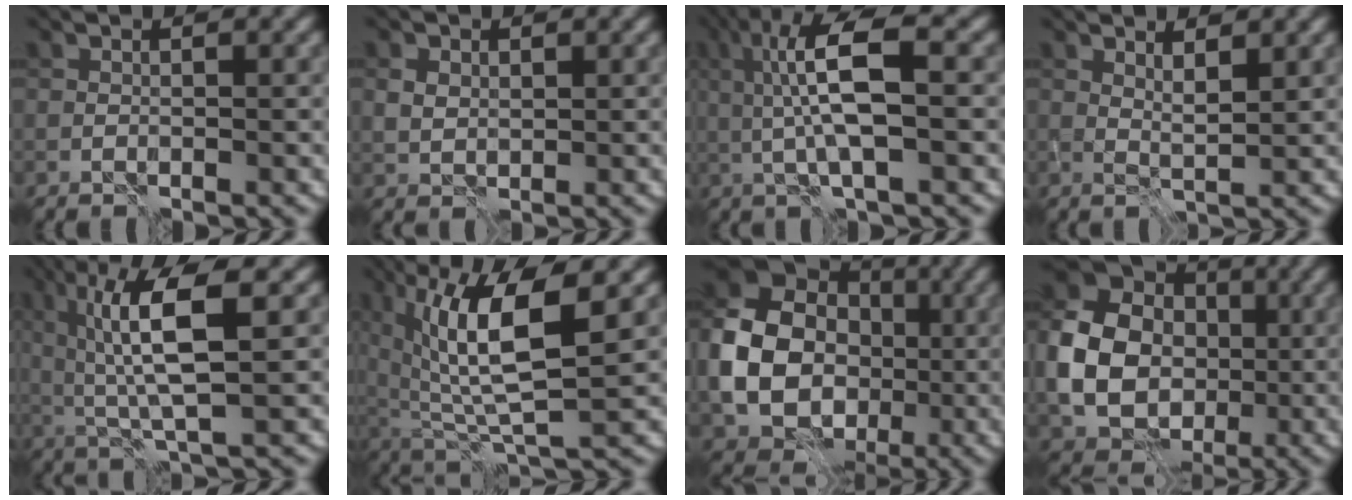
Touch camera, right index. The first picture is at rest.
{"total": 1.5, "force": [0.7, 1.2, 0.6], "torque": [-0.014, 0.001, 0.014]}
{"total": 7.4, "force": [1.3, 2.1, 7.0], "torque": [-0.142, 0.010, 0.023]}
{"total": 1.8, "force": [1.4, 0.3, 1.1], "torque": [-0.020, -0.003, 0.025]}
{"total": 7.6, "force": [1.8, 1.7, 7.2], "torque": [-0.132, 0.002, 0.035]}
{"total": 9.0, "force": [2.6, 2.8, 8.1], "torque": [-0.153, -0.006, 0.051]}
{"total": 12.1, "force": [-1.0, 9.9, 6.9], "torque": [-0.151, 0.004, -0.029]}
{"total": 10.9, "force": [-0.4, 8.9, 6.2], "torque": [-0.138, 0.000, -0.014]}